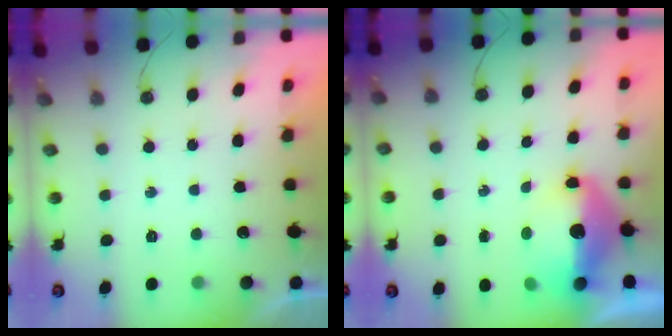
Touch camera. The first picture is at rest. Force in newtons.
{"total": 12.2, "press": 12.1, "slide": 1.2}